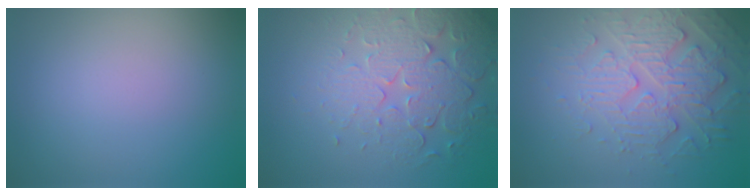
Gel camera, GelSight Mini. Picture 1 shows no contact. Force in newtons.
{"total": 5.2, "press": 4.4, "slide": 2.7}
{"total": 4.8, "press": 4.2, "slide": 2.4}